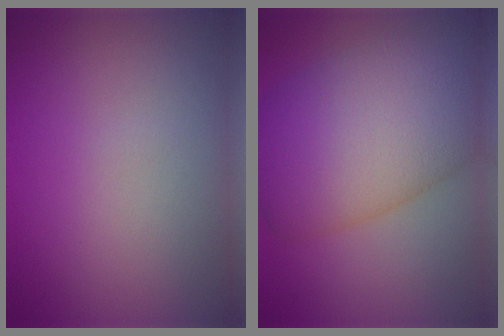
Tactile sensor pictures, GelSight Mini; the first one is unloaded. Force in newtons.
{"total": 12.3, "press": 12.2, "slide": 0.6}